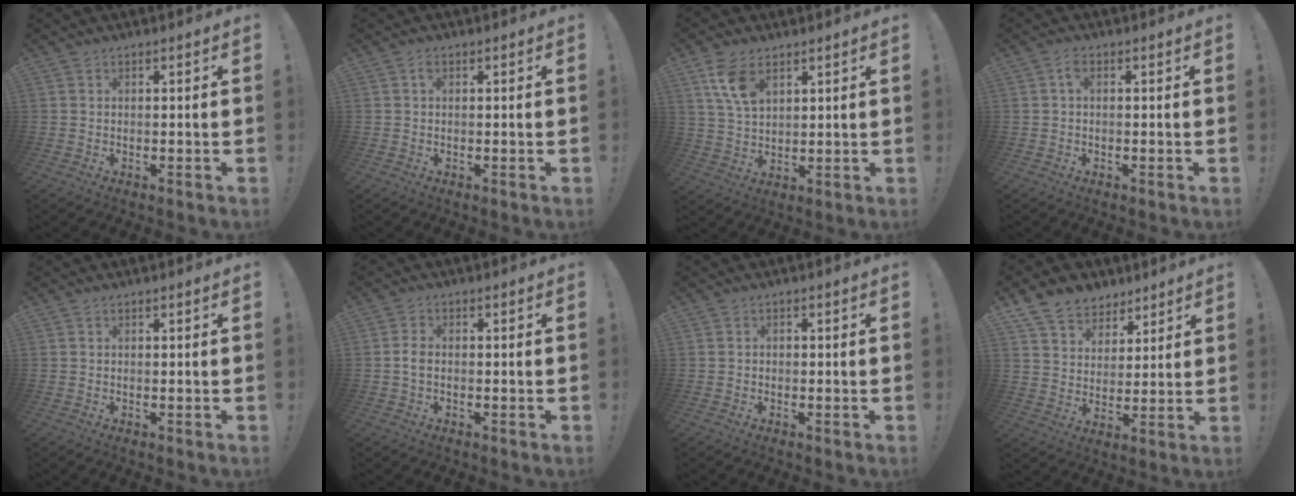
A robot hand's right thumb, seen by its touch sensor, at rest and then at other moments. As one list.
[{"total": 0.6, "force": [0.3, 0.4, 0.4], "torque": [-0.002, -0.001, 0.004]}, {"total": 9.1, "force": [4.7, 5.1, 5.8], "torque": [-0.104, -0.017, 0.090]}, {"total": 1.7, "force": [0.4, 0.7, 1.5], "torque": [-0.024, 0.003, 0.006]}, {"total": 0.0}, {"total": 2.5, "force": [-0.5, 1.6, 1.9], "torque": [-0.040, 0.007, -0.009]}, {"total": 1.2, "force": [-0.8, 0.8, 0.4], "torque": [-0.003, 0.004, -0.015]}, {"total": 10.5, "force": [7.4, 7.1, 2.3], "torque": [-0.043, -0.051, 0.149]}]